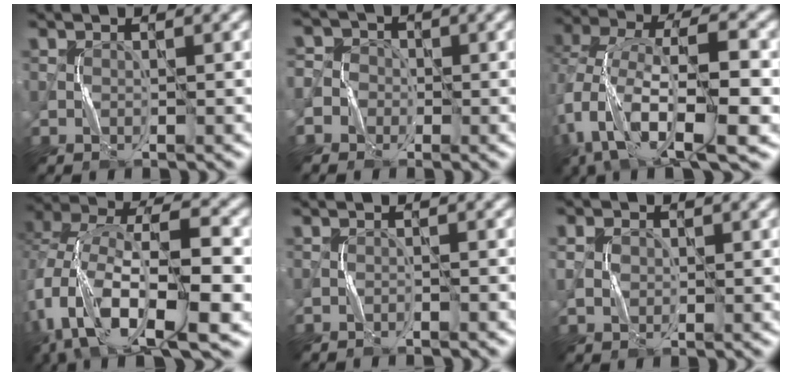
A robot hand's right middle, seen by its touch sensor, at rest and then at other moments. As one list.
[{"total": 3.9, "force": [-1.6, 3.5, 0.4], "torque": [0.011, 0.007, -0.052]}, {"total": 11.5, "force": [-2.4, 5.5, 9.8], "torque": [-0.194, 0.002, -0.038]}, {"total": 13.4, "force": [-4.0, 6.2, 11.1], "torque": [-0.217, 0.000, -0.069]}, {"total": 0.6, "force": [-0.5, -0.2, -0.1], "torque": [0.004, 0.001, -0.012]}, {"total": 2.1, "force": [0.2, 1.8, 1.0], "torque": [-0.022, -0.002, 0.005]}]